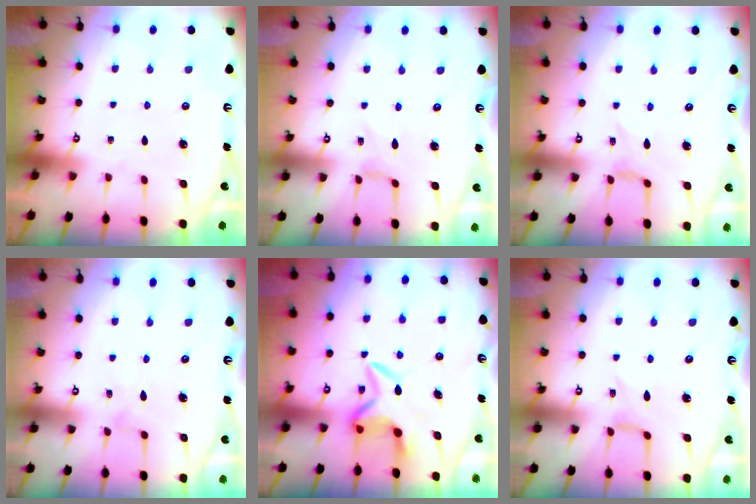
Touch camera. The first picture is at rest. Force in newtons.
{"total": 0.0}
{"total": 1.4, "press": 1.3, "slide": 0.3}
{"total": 0.7, "press": 0.7, "slide": 0.2}
{"total": 6.9, "press": 6.9, "slide": 0.9}
{"total": 1.0, "press": 0.9, "slide": 0.3}